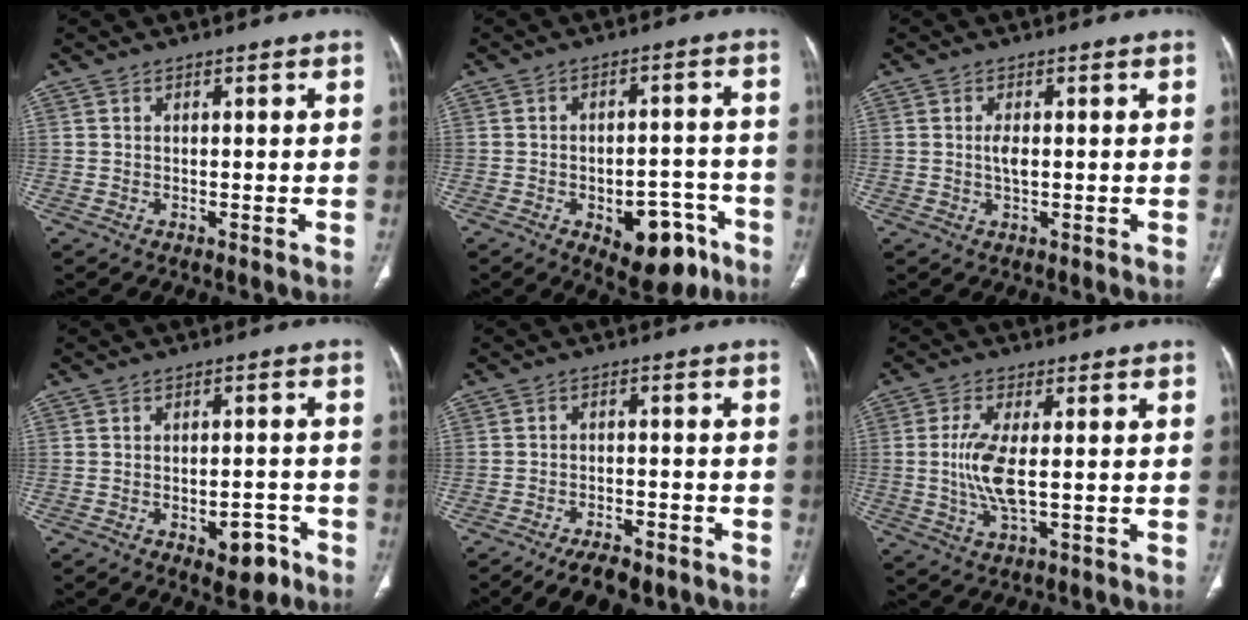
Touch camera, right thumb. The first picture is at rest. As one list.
[{"total": 12.2, "force": [-6.0, 6.6, 8.3], "torque": [-0.076, 0.043, -0.072]}, {"total": 2.1, "force": [0.0, 0.9, 1.9], "torque": [-0.038, -0.001, 0.000]}, {"total": 6.4, "force": [-3.4, 3.4, 4.3], "torque": [-0.036, 0.024, -0.039]}, {"total": 8.7, "force": [-6.5, 3.8, 4.4], "torque": [-0.057, 0.031, -0.098]}, {"total": 7.9, "force": [-0.1, 2.5, 7.5], "torque": [-0.177, -0.009, -0.002]}]